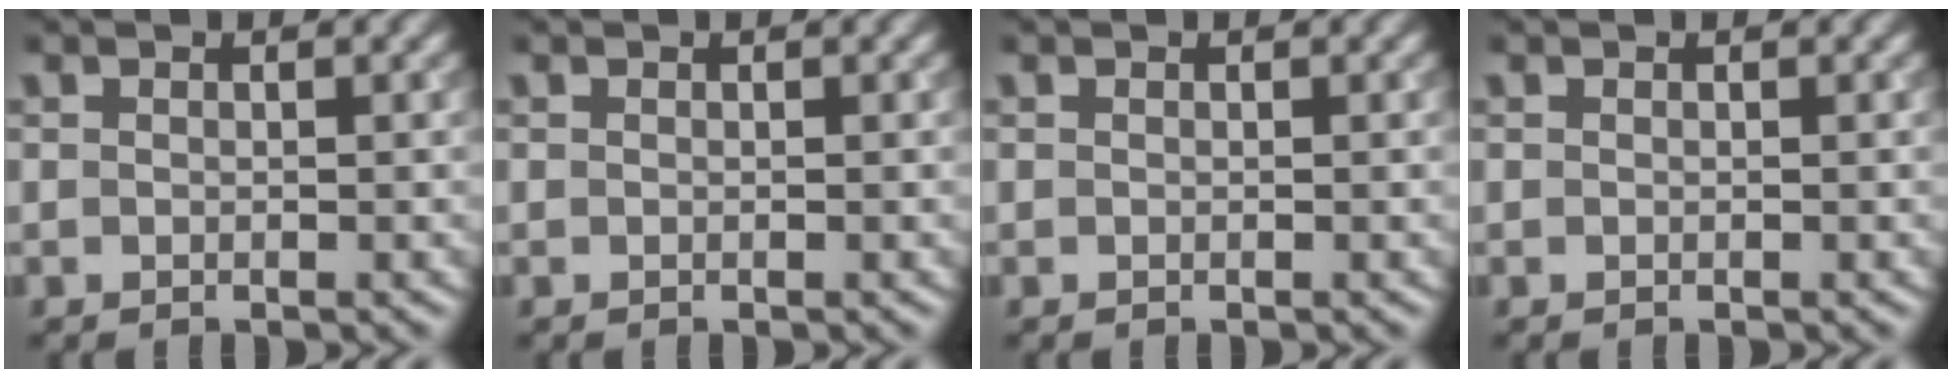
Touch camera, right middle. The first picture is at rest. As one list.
[{"total": 0.0}, {"total": 0.0}, {"total": 0.0}]